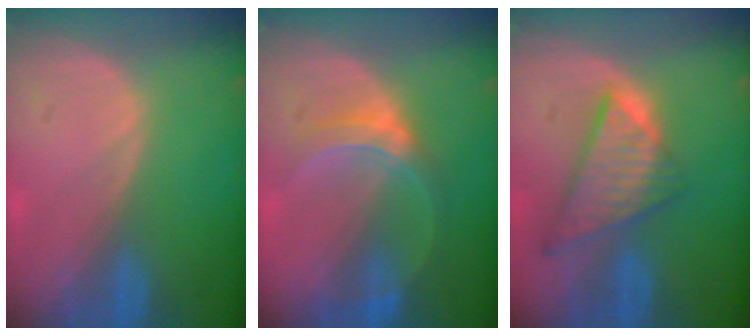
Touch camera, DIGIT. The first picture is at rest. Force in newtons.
{"total": 5.3, "press": 5.3, "slide": 0.5}
{"total": 8.6, "press": 7.3, "slide": 4.5}